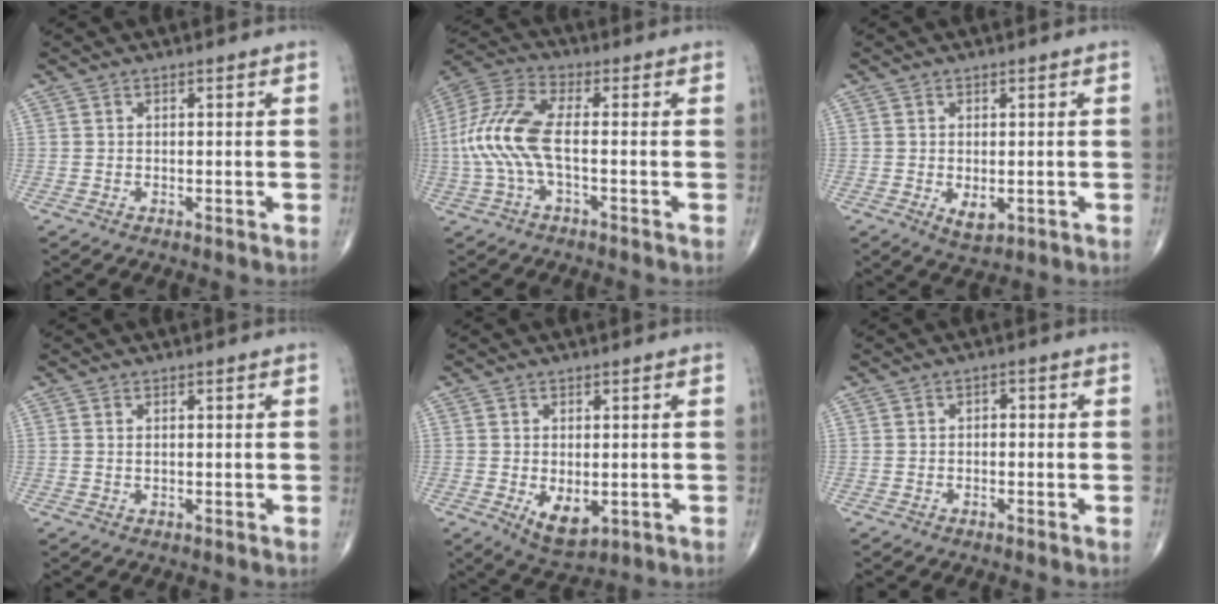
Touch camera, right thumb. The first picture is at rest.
{"total": 12.4, "force": [-1.4, 4.6, 11.4], "torque": [-0.274, 0.027, -0.032]}
{"total": 3.3, "force": [-0.6, 1.8, 2.7], "torque": [-0.036, -0.008, -0.001]}
{"total": 0.5, "force": [0.2, 0.2, 0.4], "torque": [-0.010, 0.001, 0.005]}
{"total": 6.0, "force": [-1.2, 3.3, 4.9], "torque": [-0.069, -0.012, -0.005]}
{"total": 1.1, "force": [-0.2, 0.8, 0.7], "torque": [-0.003, 0.004, -0.008]}